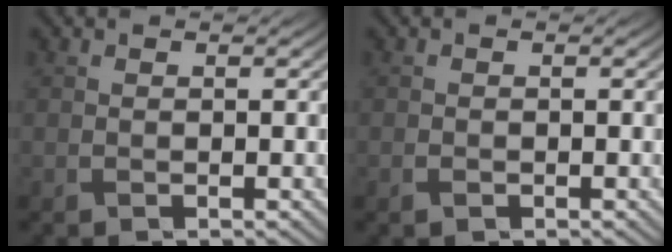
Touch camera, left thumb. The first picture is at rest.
{"total": 1.0, "force": [-0.6, 0.7, 0.5], "torque": [-0.011, -0.004, -0.011]}